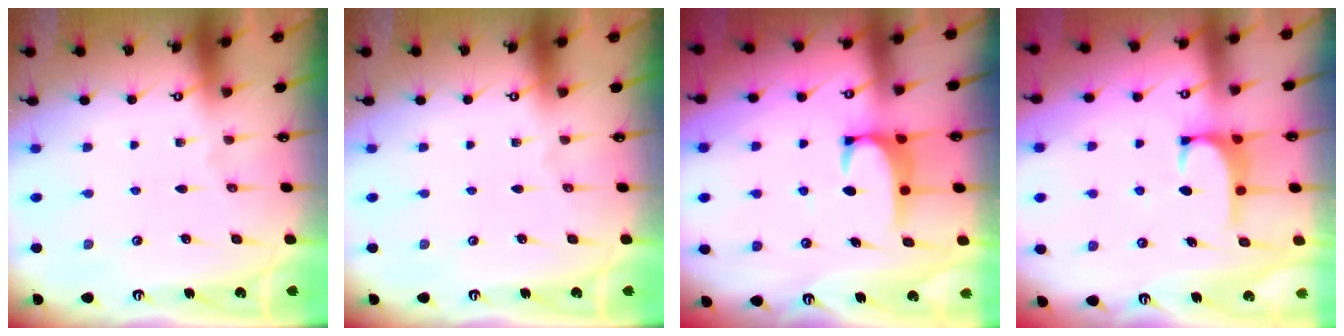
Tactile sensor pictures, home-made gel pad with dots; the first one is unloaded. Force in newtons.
{"total": 0.0}
{"total": 2.7, "press": 2.6, "slide": 0.7}
{"total": 1.3, "press": 1.1, "slide": 0.6}